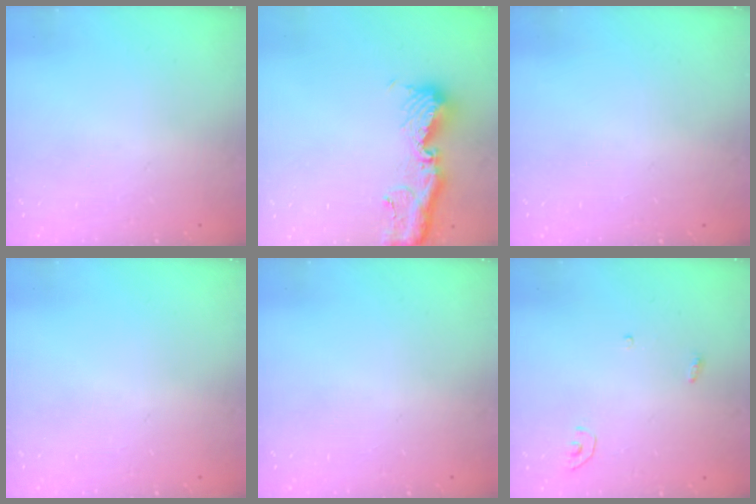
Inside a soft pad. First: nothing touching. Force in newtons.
{"total": 14.1, "press": 14.0, "slide": 1.5}
{"total": 0.0}
{"total": 0.0}
{"total": 0.0}
{"total": 3.4, "press": 3.3, "slide": 0.3}